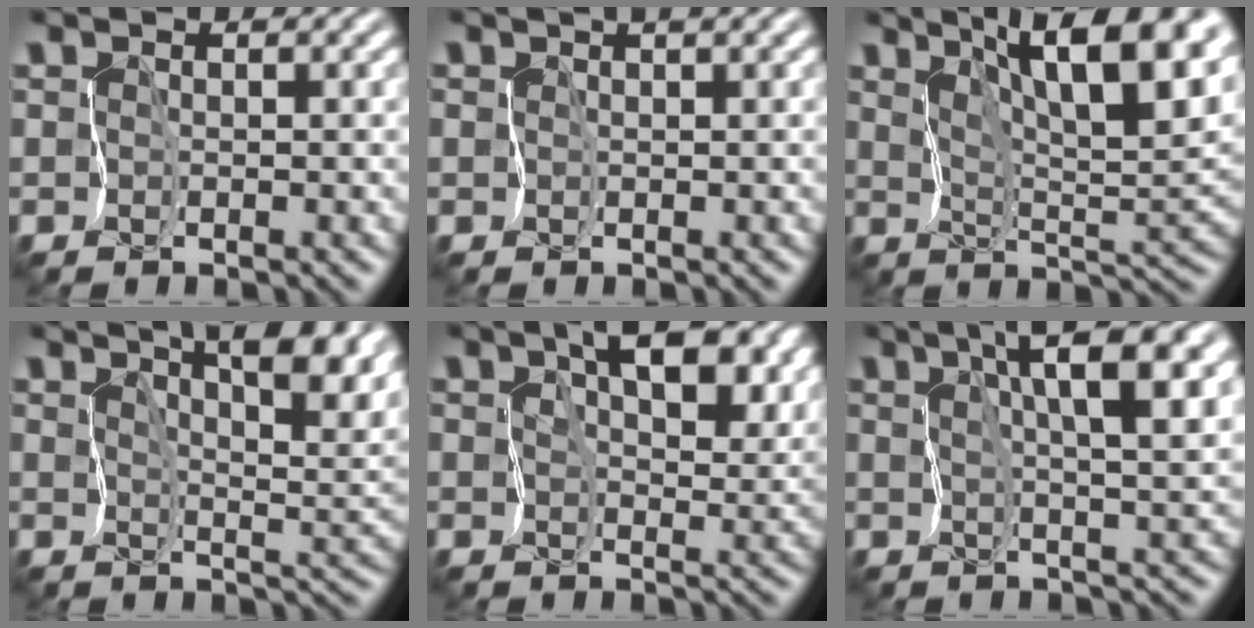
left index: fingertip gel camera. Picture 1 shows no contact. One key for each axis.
{"total": 1.5, "fx": 1.2, "fy": 0.1, "fz": 0.9, "tx": -0.015, "ty": 0.006, "tz": 0.017}
{"total": 12.0, "fx": 7.0, "fy": 3.6, "fz": 9.0, "tx": -0.121, "ty": 0.011, "tz": 0.091}
{"total": 11.1, "fx": 6.6, "fy": 4.2, "fz": 7.9, "tx": -0.106, "ty": 0.019, "tz": 0.081}
{"total": 8.4, "fx": 3.6, "fy": 4.2, "fz": 6.3, "tx": -0.095, "ty": 0.002, "tz": 0.054}
{"total": 8.8, "fx": 3.6, "fy": 2.3, "fz": 7.7, "tx": -0.113, "ty": 0.008, "tz": 0.055}